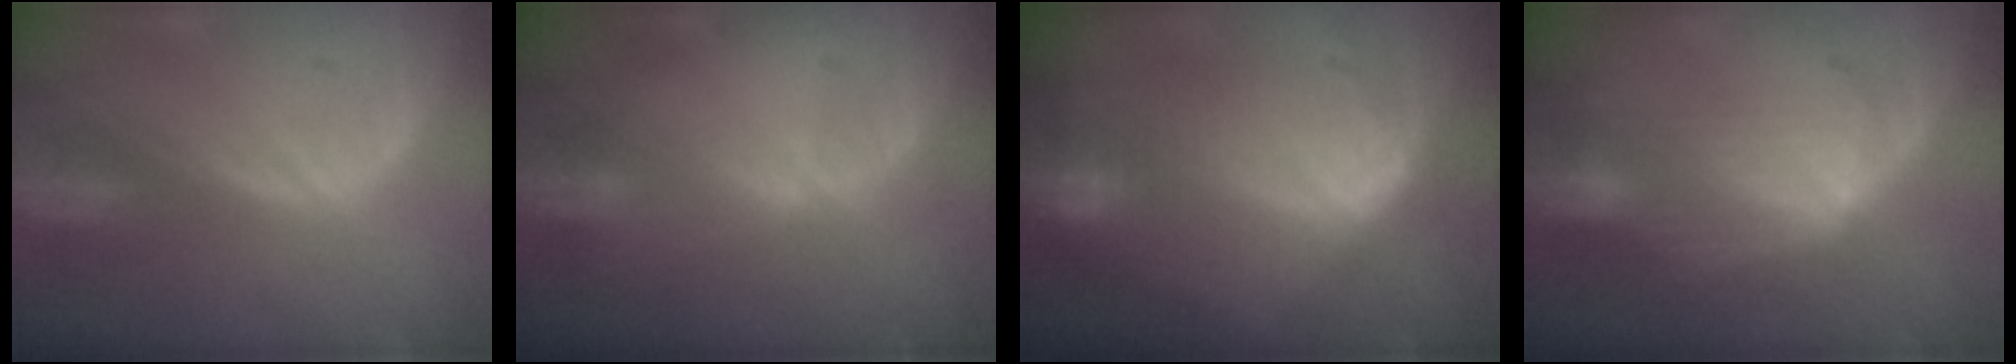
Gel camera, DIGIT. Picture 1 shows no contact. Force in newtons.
{"total": 0.8, "press": 0.8, "slide": 0.2}
{"total": 9.4, "press": 9.4, "slide": 0.2}
{"total": 7.1, "press": 6.6, "slide": 2.7}